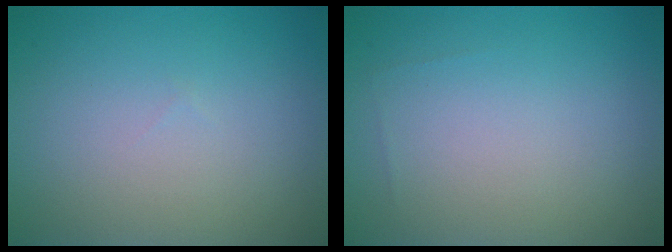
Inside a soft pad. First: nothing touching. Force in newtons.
{"total": 0.0}